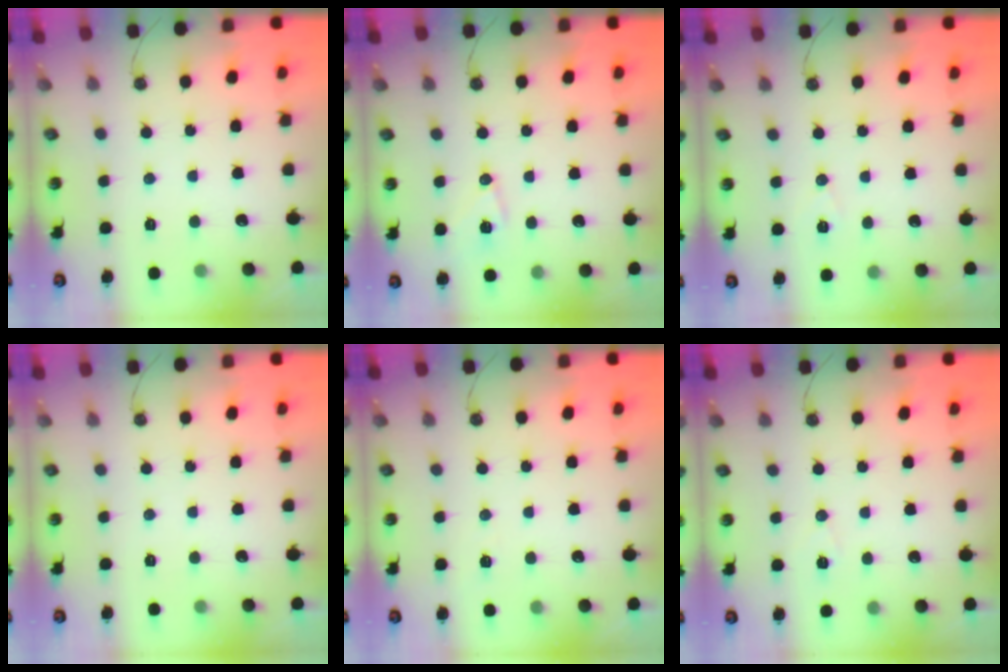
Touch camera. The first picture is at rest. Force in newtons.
{"total": 8.2, "press": 8.2, "slide": 0.8}
{"total": 5.9, "press": 3.9, "slide": 4.5}
{"total": 0.0}
{"total": 2.4, "press": 1.7, "slide": 1.7}
{"total": 5.2, "press": 2.8, "slide": 4.4}